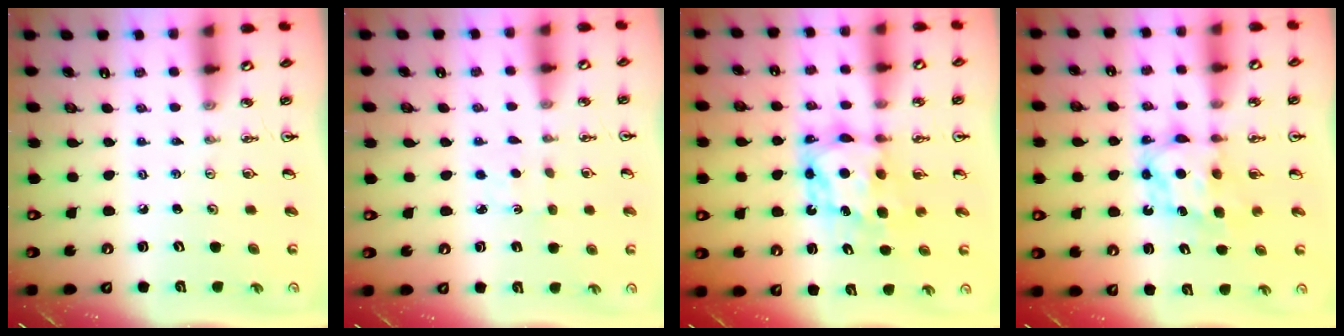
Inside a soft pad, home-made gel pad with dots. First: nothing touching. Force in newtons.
{"total": 1.3, "press": 1.3, "slide": 0.3}
{"total": 7.6, "press": 7.6, "slide": 0.8}
{"total": 6.9, "press": 6.9, "slide": 0.3}